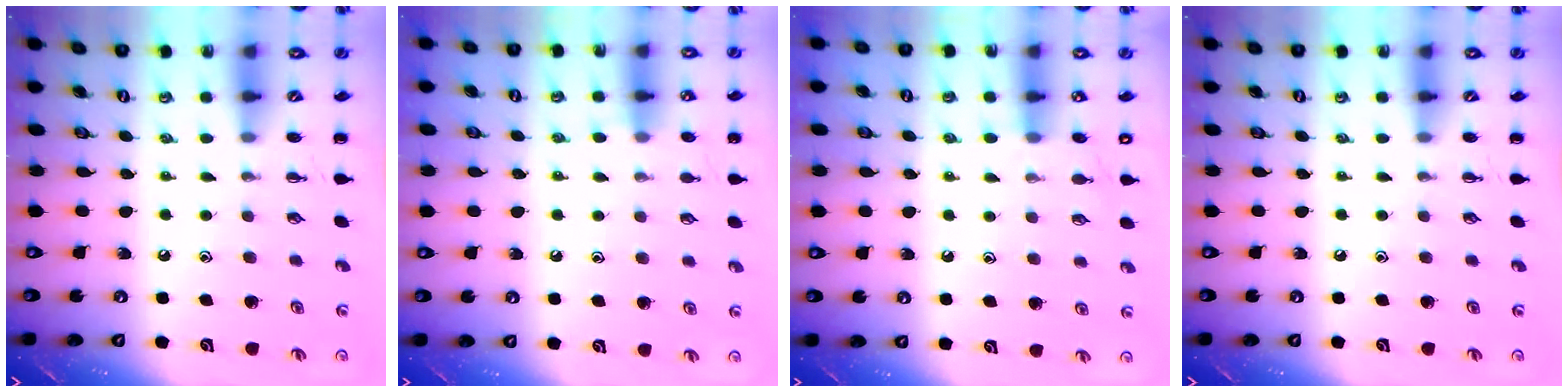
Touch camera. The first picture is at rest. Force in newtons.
{"total": 7.2, "press": 6.8, "slide": 2.4}
{"total": 7.7, "press": 7.5, "slide": 2.0}
{"total": 0.0}